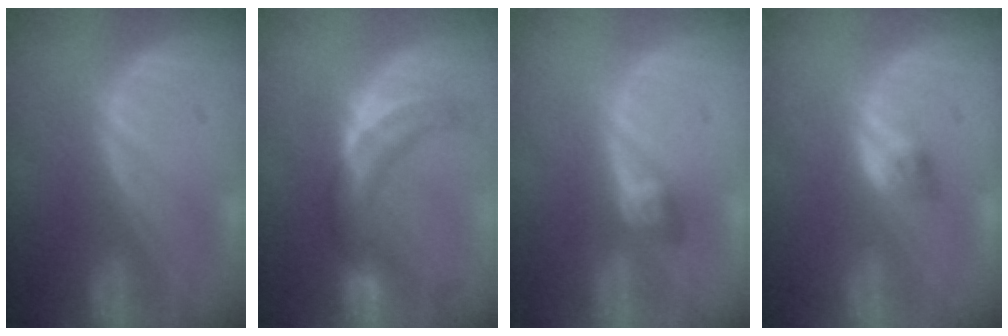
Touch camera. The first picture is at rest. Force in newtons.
{"total": 9.8, "press": 9.4, "slide": 2.9}
{"total": 3.0, "press": 2.6, "slide": 1.4}
{"total": 2.6, "press": 2.4, "slide": 1.0}